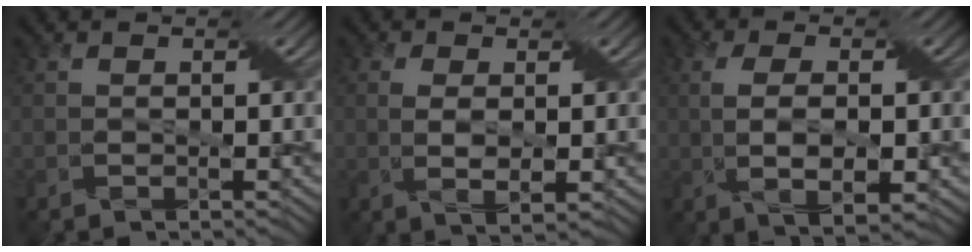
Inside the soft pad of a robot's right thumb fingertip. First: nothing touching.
{"total": 2.7, "force": [0.5, 1.2, 2.4], "torque": [-0.057, -0.002, 0.009]}
{"total": 5.3, "force": [-0.3, 2.2, 4.8], "torque": [-0.101, -0.007, 0.002]}